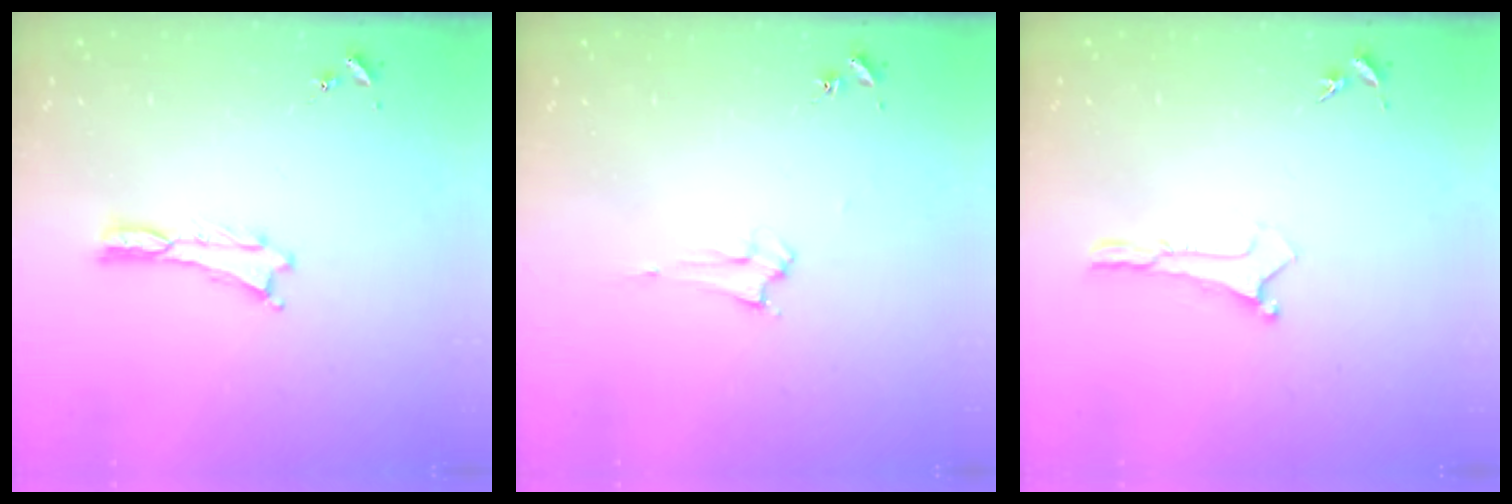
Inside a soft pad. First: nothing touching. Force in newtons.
{"total": 2.1, "press": 2.1, "slide": 0.2}
{"total": 0.0}